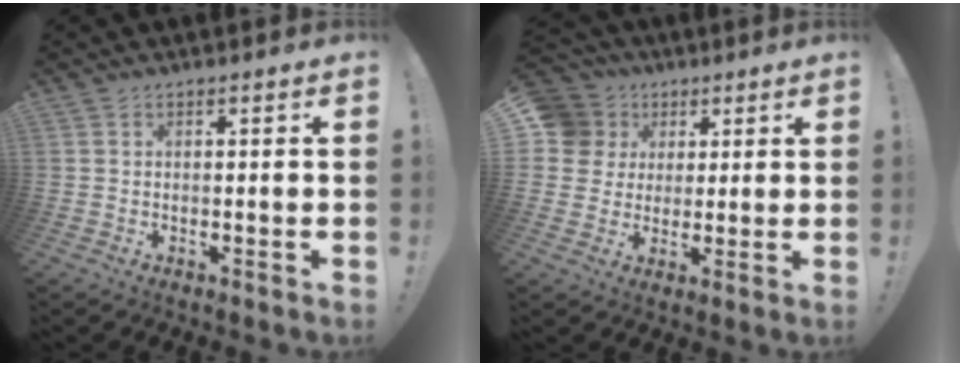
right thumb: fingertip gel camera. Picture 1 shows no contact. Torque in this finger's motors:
{"motor_torque": [0.98, 2.19, 0.86, 0.50, 0.05]}